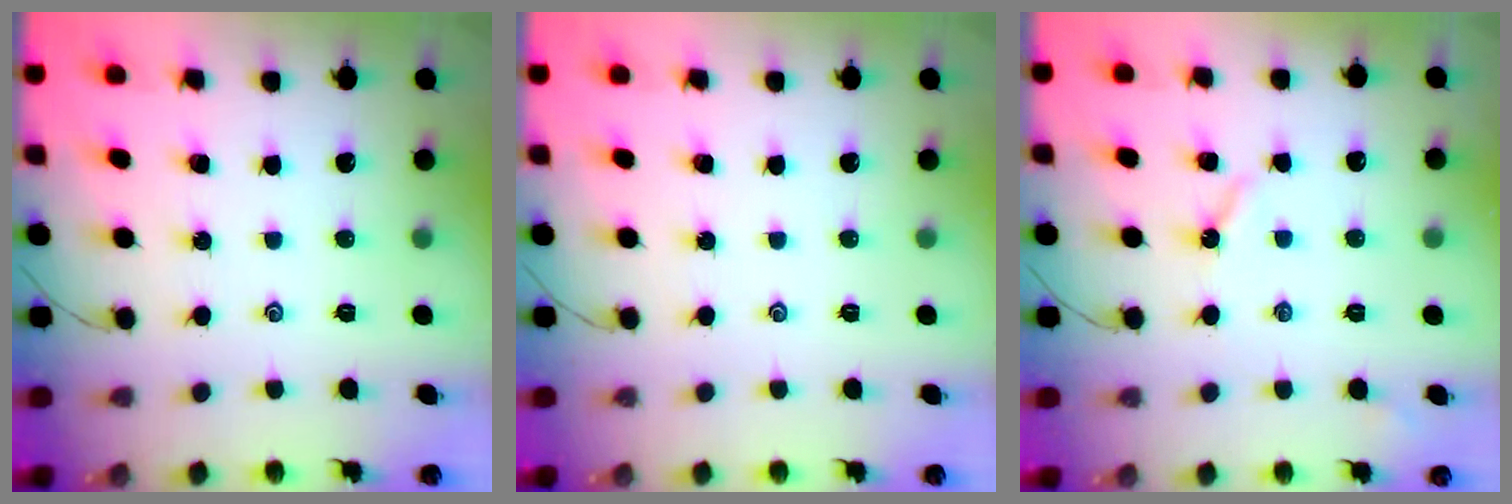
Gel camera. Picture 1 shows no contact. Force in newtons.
{"total": 0.0}
{"total": 3.0, "press": 2.9, "slide": 0.6}